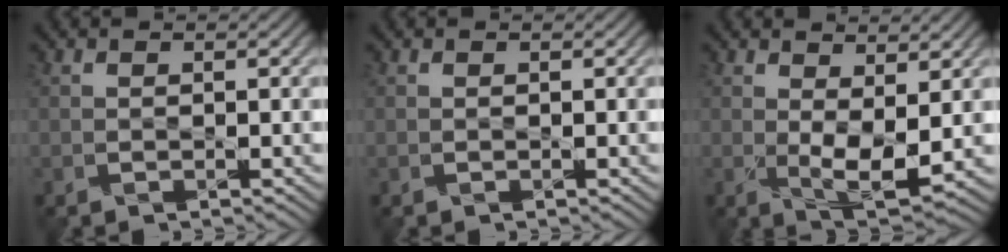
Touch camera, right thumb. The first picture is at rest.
{"total": 0.0}
{"total": 5.3, "force": [0.7, 2.6, 4.5], "torque": [-0.098, -0.011, 0.021]}